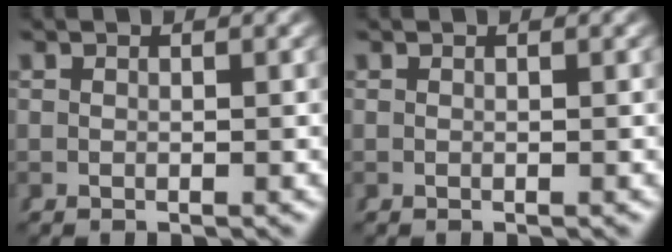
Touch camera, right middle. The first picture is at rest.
{"total": 0.0}